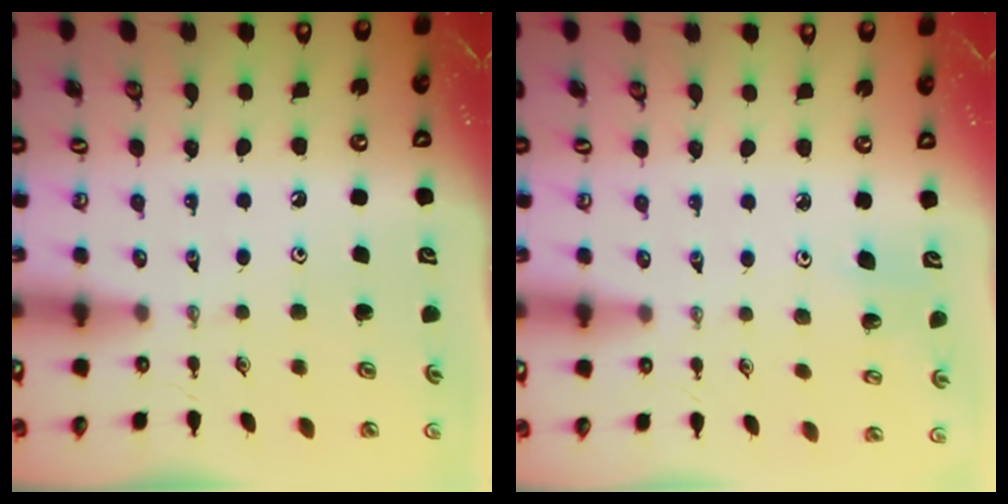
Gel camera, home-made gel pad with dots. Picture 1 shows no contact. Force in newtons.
{"total": 3.3, "press": 3.3, "slide": 0.3}